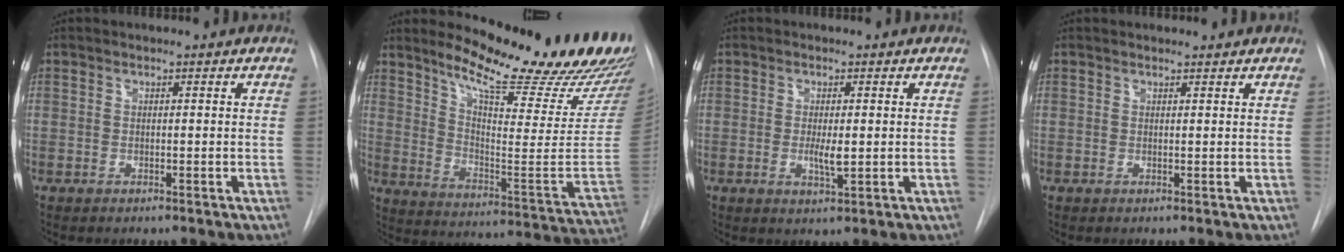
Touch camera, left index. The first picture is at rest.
{"total": 24.5, "force": [20.9, 2.4, 12.6], "torque": [-0.190, -0.113, 0.270]}
{"total": 2.8, "force": [-0.9, 0.5, 2.6], "torque": [-0.048, -0.012, -0.012]}
{"total": 1.1, "force": [1.0, 0.2, 0.1], "torque": [-0.008, 0.002, 0.011]}